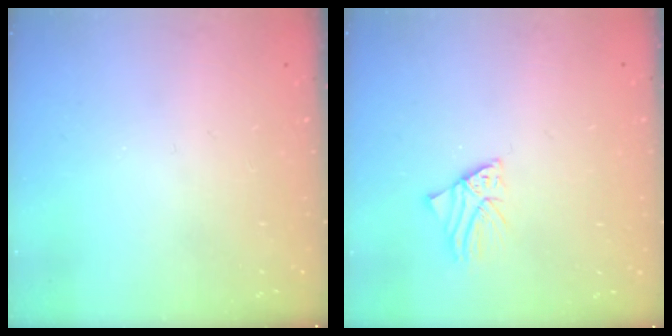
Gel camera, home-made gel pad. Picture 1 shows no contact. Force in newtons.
{"total": 1.5, "press": 1.5, "slide": 0.1}